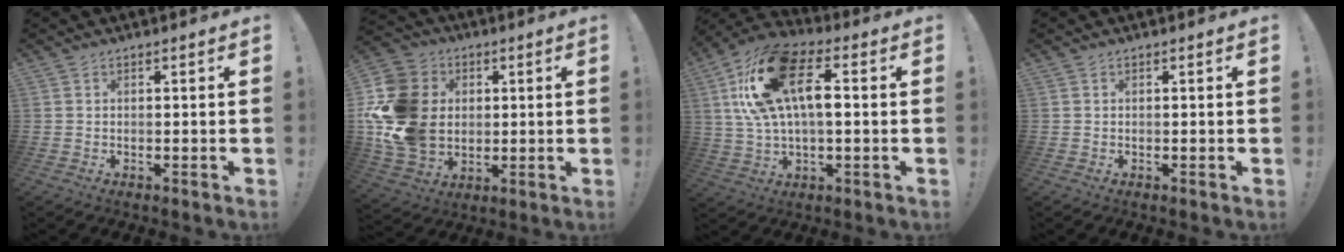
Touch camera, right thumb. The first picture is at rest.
{"total": 21.2, "force": [1.5, 16.8, 12.9], "torque": [-0.260, 0.005, 0.038]}
{"total": 19.2, "force": [4.2, 10.1, 15.9], "torque": [-0.283, 0.008, 0.076]}
{"total": 0.0}